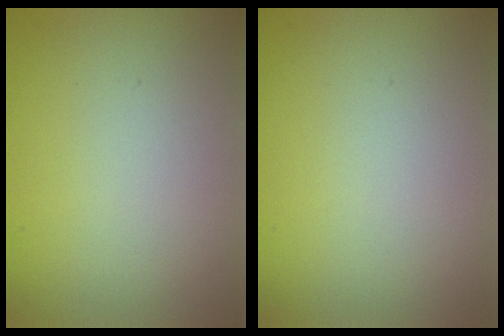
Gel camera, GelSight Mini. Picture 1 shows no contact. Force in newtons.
{"total": 0.0}